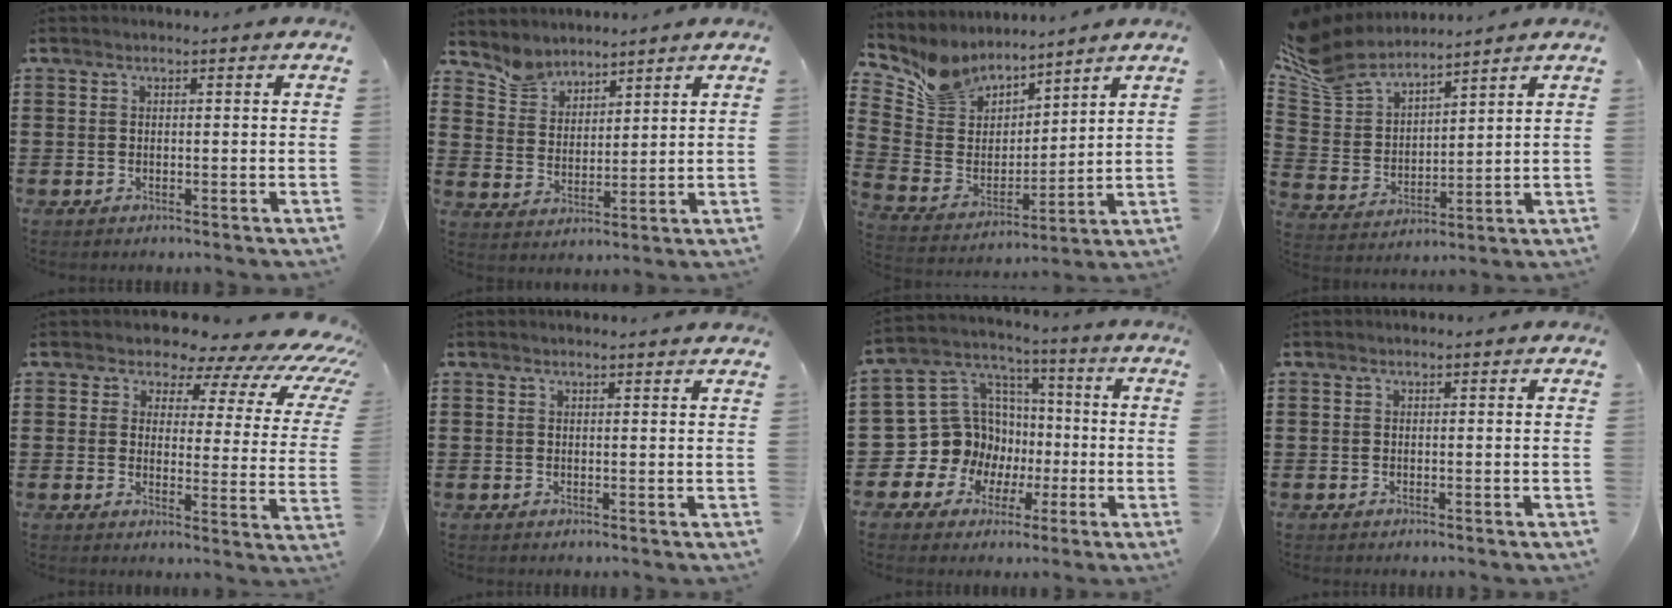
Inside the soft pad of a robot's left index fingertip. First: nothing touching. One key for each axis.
{"total": 4.9, "fx": 4.5, "fy": 1.9, "fz": -0.1, "tx": -0.023, "ty": -0.012, "tz": 0.085}
{"total": 7.6, "fx": 6.8, "fy": 3.5, "fz": -0.1, "tx": -0.053, "ty": -0.050, "tz": 0.127}
{"total": 7.9, "fx": 7.1, "fy": 2.6, "fz": 2.1, "tx": -0.082, "ty": -0.035, "tz": 0.133}
{"total": 6.8, "fx": 5.6, "fy": 2.7, "fz": 2.9, "tx": -0.064, "ty": -0.041, "tz": 0.092}
{"total": 1.1, "fx": 1.0, "fy": -0.1, "fz": 0.4, "tx": -0.008, "ty": -0.001, "tz": 0.020}
{"total": 11.7, "fx": -1.1, "fy": 11.3, "fz": 2.6, "tx": -0.106, "ty": -0.016, "tz": -0.004}
{"total": 0.0}